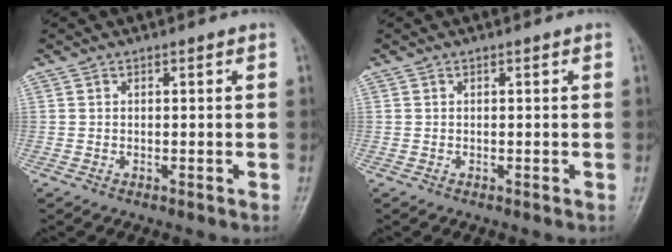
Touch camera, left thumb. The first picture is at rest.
{"total": 0.0}